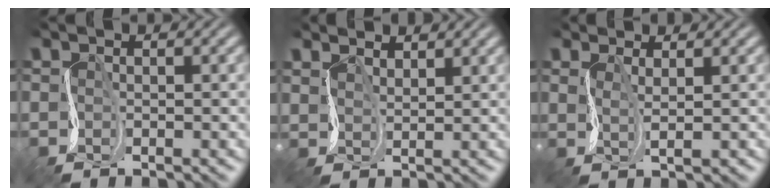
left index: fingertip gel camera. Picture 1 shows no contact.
{"total": 2.5, "force": [2.4, 0.5, 0.0], "torque": [-0.011, 0.003, 0.051]}
{"total": 1.6, "force": [1.3, 0.1, 0.9], "torque": [-0.023, 0.000, 0.029]}